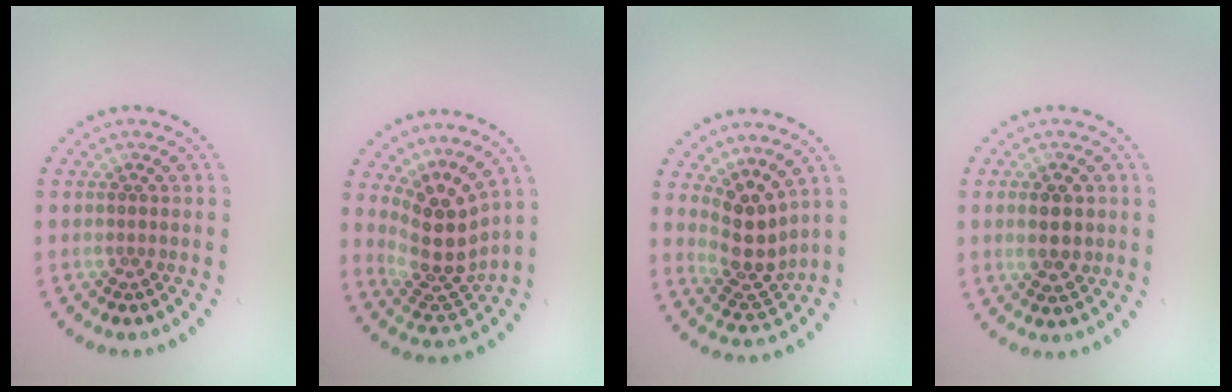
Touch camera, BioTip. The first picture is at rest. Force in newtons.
{"total": 4.6, "press": 3.4, "slide": 3.1}
{"total": 3.8, "press": 2.8, "slide": 2.5}
{"total": 2.8, "press": 2.8, "slide": 0.2}